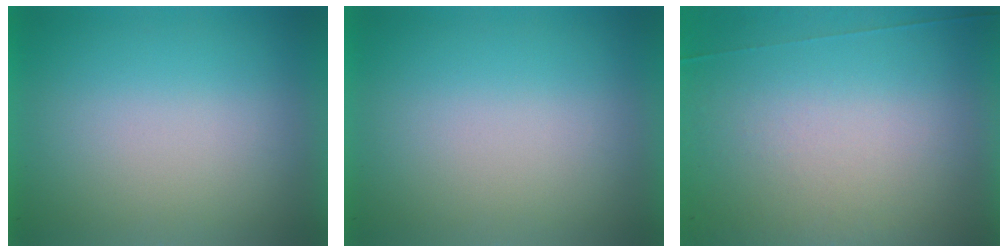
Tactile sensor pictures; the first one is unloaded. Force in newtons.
{"total": 0.0}
{"total": 7.1}